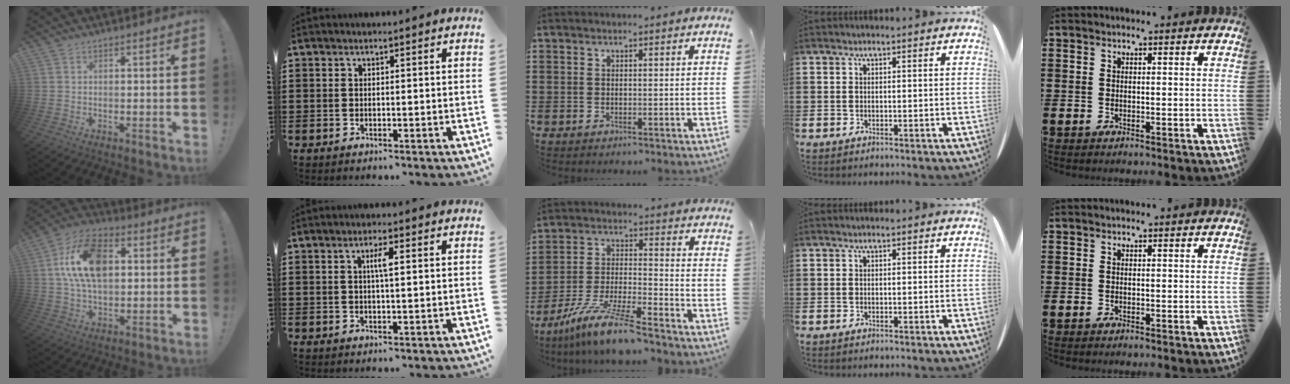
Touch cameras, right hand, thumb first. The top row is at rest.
{"thumb": {"total": 17.9, "force": [3.3, 11.4, 13.4], "torque": [-0.231, 0.013, 0.062]}, "index": {"total": 2.5, "force": [0.5, 0.4, 2.4], "torque": [-0.048, 0.003, 0.006]}, "middle": {"total": 10.7, "force": [-9.3, 0.2, 5.3], "torque": [-0.113, 0.005, -0.187]}}